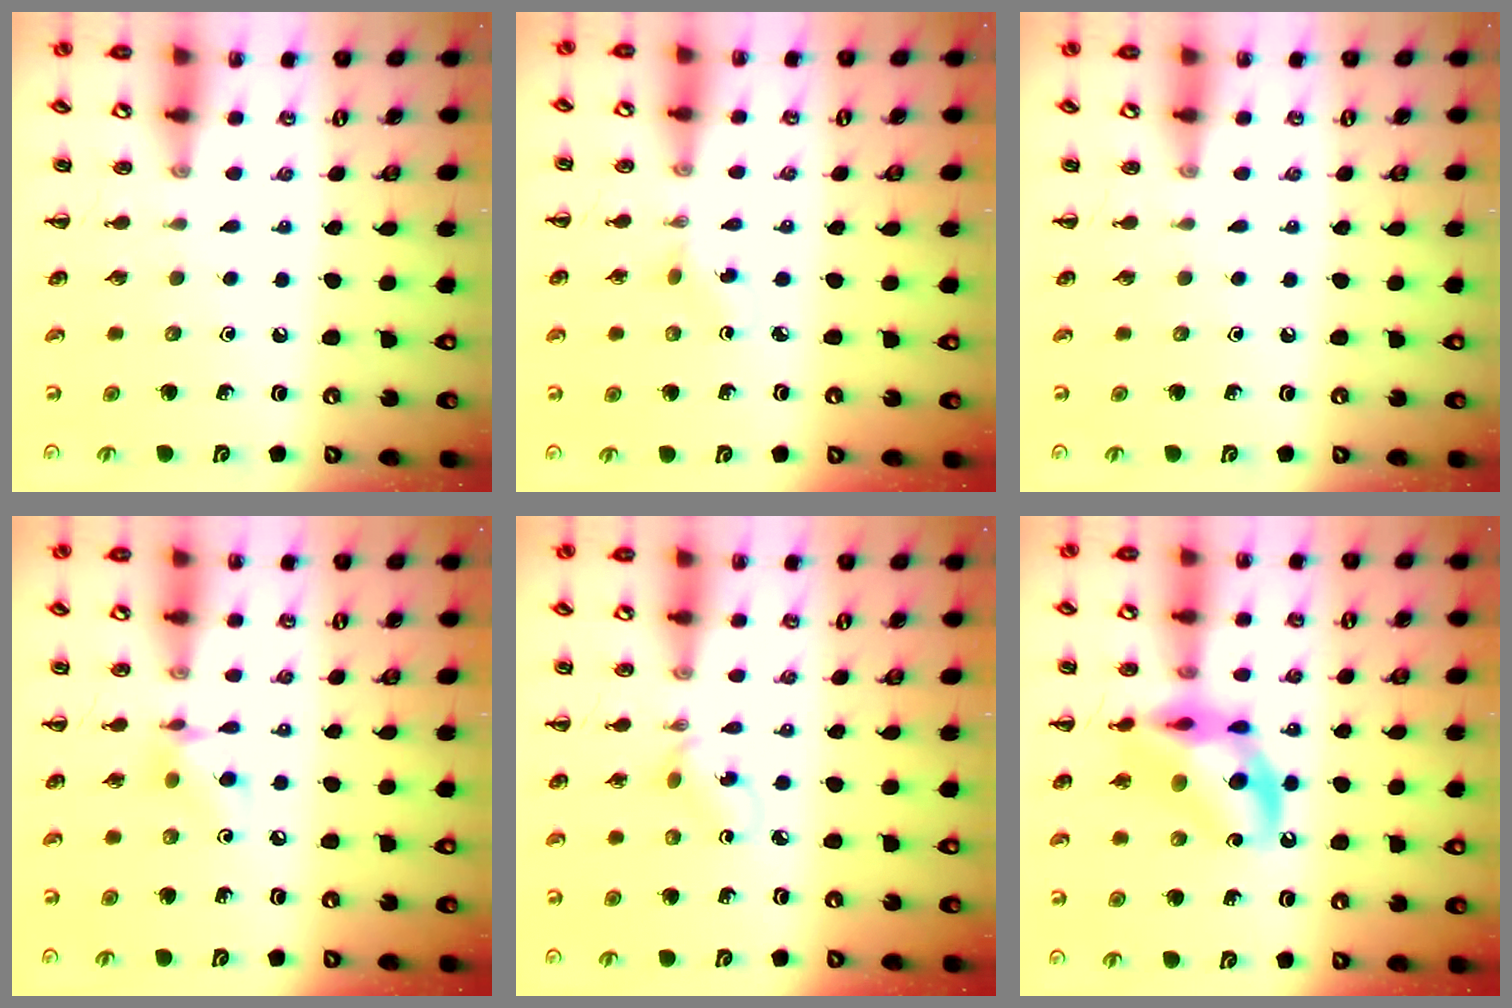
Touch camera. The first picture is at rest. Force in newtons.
{"total": 2.1, "press": 1.9, "slide": 0.9}
{"total": 0.0}
{"total": 7.0, "press": 7.0, "slide": 0.6}
{"total": 1.6, "press": 1.4, "slide": 0.6}
{"total": 13.9, "press": 13.5, "slide": 3.1}